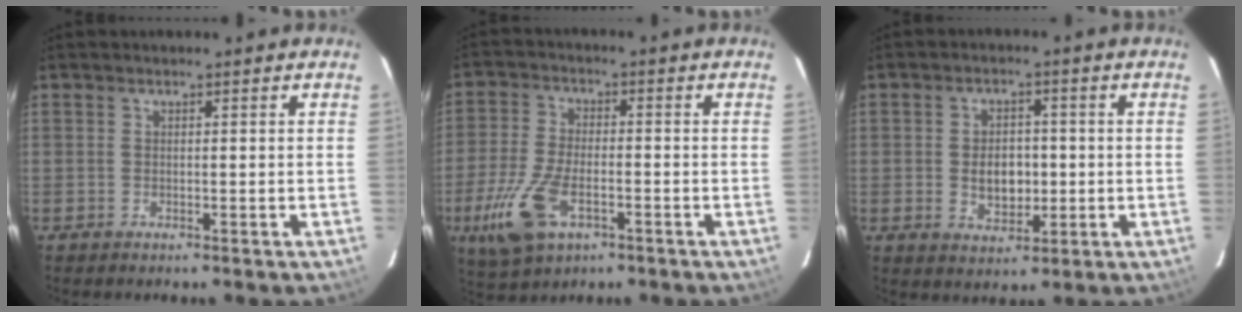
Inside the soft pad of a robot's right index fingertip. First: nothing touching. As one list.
[{"total": 12.7, "force": [-5.3, 6.5, 9.6], "torque": [-0.221, -0.016, -0.099]}, {"total": 6.1, "force": [-0.5, 4.2, 4.4], "torque": [-0.080, 0.002, 0.001]}]